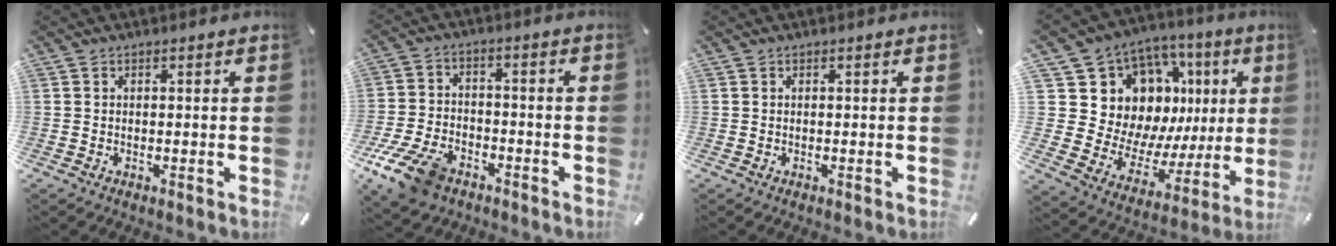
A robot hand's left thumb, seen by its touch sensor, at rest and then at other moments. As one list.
[{"total": 11.4, "force": [-7.2, 6.6, 5.9], "torque": [-0.123, 0.038, -0.133]}, {"total": 0.0}, {"total": 16.9, "force": [8.0, 12.9, 7.4], "torque": [-0.112, -0.081, 0.172]}]